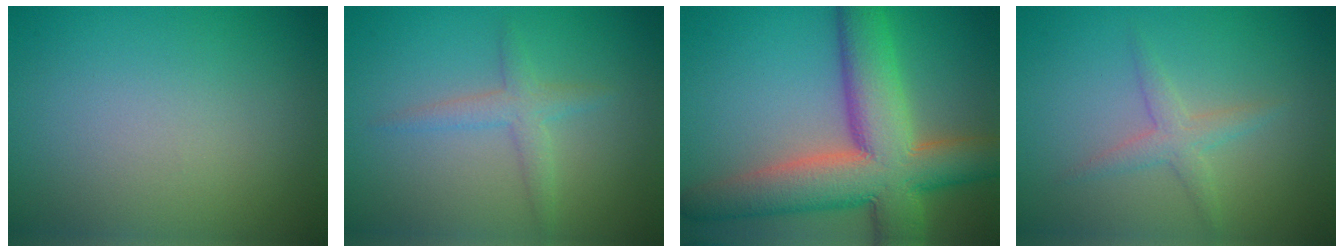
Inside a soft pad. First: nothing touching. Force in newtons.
{"total": 1.9, "press": 1.9, "slide": 0.1}
{"total": 11.6, "press": 11.6, "slide": 1.0}
{"total": 2.0, "press": 2.0, "slide": 0.1}